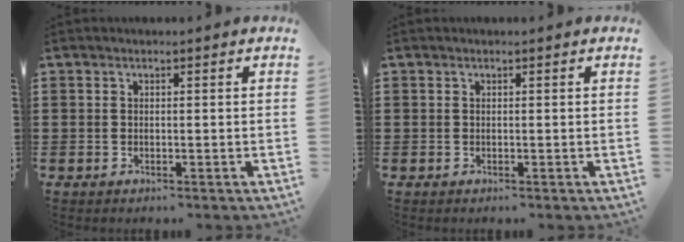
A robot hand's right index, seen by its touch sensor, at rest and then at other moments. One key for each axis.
{"total": 0.0}